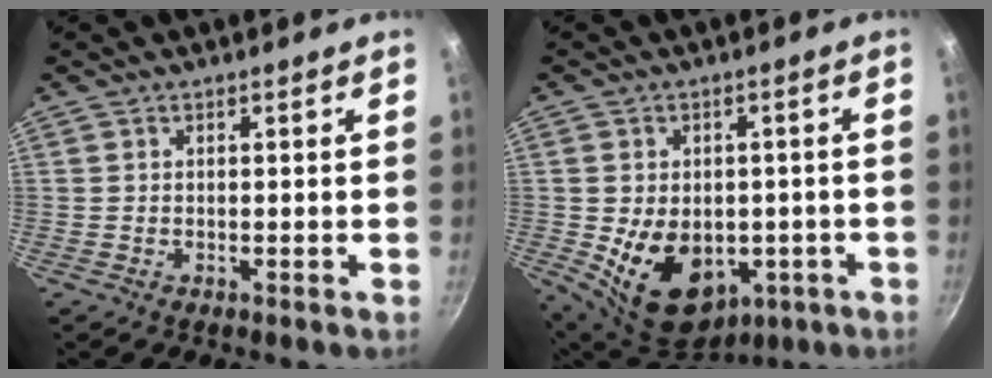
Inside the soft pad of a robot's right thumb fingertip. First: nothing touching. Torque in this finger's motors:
{"motor_torque": [-0.21, 0.60, 0.04, 0.06, 0.13]}